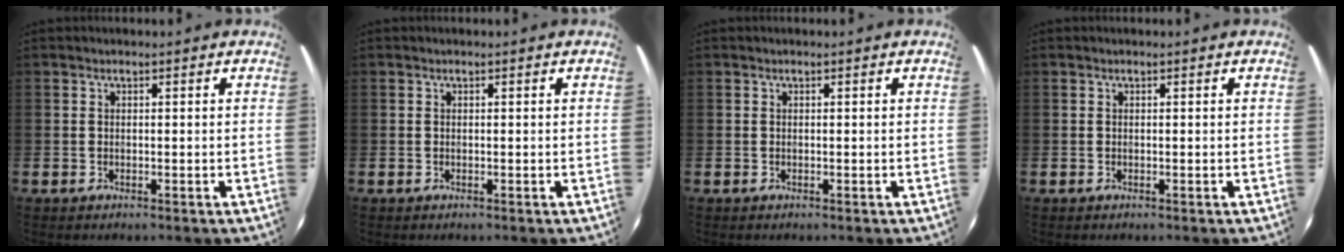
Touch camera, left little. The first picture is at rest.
{"total": 0.0}
{"total": 0.0}
{"total": 0.0}